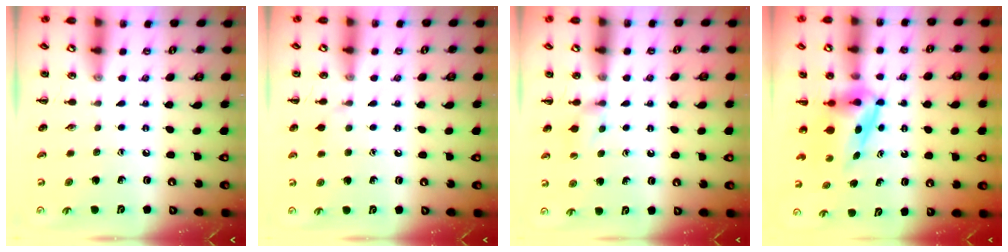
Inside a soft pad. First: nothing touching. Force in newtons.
{"total": 5.6, "press": 5.3, "slide": 1.7}
{"total": 4.9, "press": 4.6, "slide": 1.6}
{"total": 5.6, "press": 5.5, "slide": 0.9}